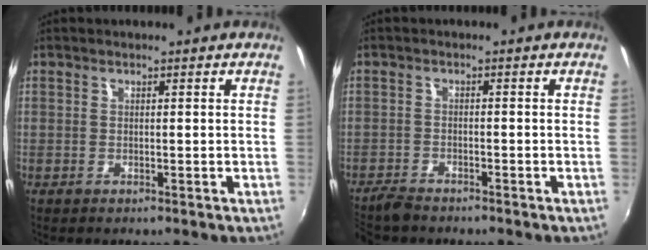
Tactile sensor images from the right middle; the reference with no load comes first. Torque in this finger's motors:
{"motor_torque": [1.09, -1.05, 0.27, 0.21]}